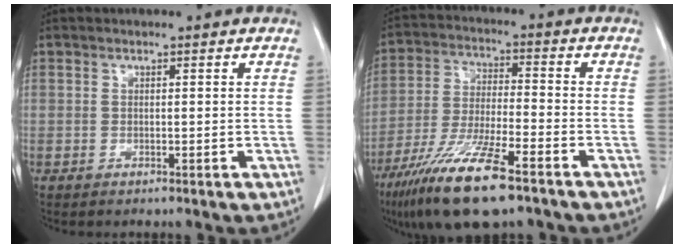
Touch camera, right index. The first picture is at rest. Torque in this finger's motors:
{"motor_torque": [0.63, -0.60, 0.79, 0.21]}